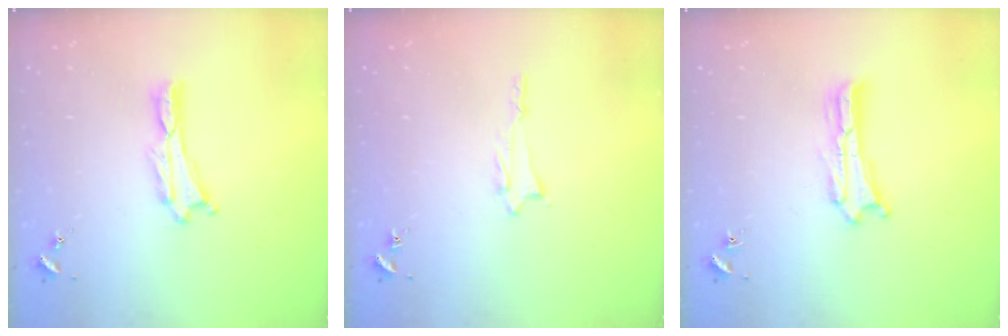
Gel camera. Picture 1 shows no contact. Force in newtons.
{"total": 1.4, "press": 1.4, "slide": 0.2}
{"total": 1.2, "press": 1.2, "slide": 0.2}